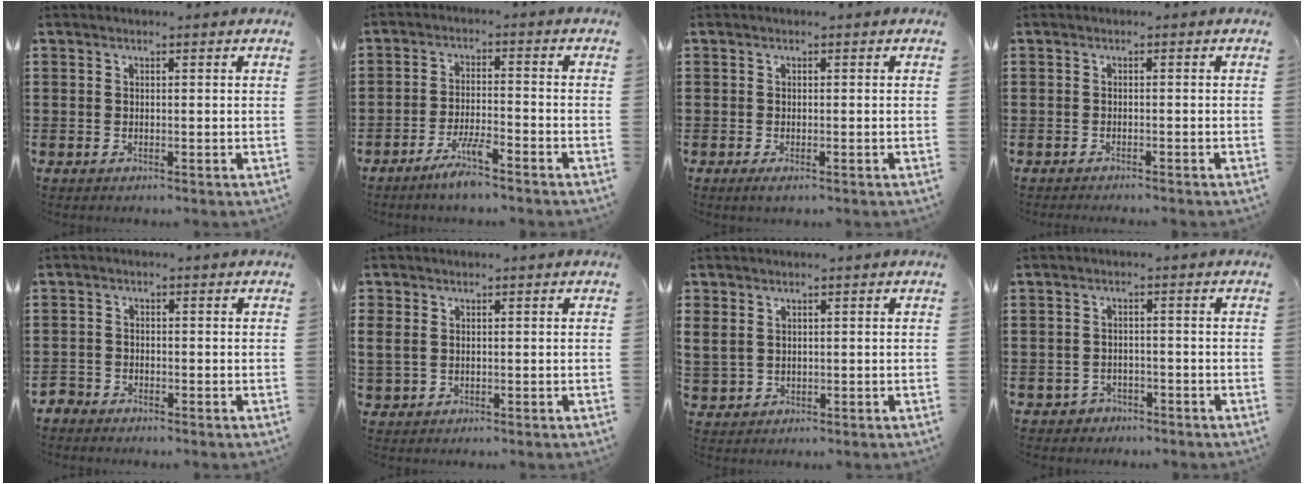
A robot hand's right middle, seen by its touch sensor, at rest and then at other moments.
{"total": 4.9, "force": [-3.8, 0.5, 2.9], "torque": [-0.063, -0.003, -0.075]}
{"total": 0.6, "force": [-0.3, 0.1, 0.5], "torque": [-0.011, -0.007, -0.004]}
{"total": 0.8, "force": [-0.7, -0.2, 0.0], "torque": [-0.004, -0.003, -0.015]}
{"total": 2.1, "force": [-2.0, 0.7, 0.0], "torque": [-0.012, -0.004, -0.046]}
{"total": 1.7, "force": [0.4, 1.4, 0.9], "torque": [-0.039, -0.001, 0.002]}
{"total": 2.2, "force": [1.2, 1.7, 0.7], "torque": [-0.023, 0.007, 0.021]}
{"total": 1.7, "force": [-1.5, 0.8, -0.2], "torque": [-0.005, 0.002, -0.036]}